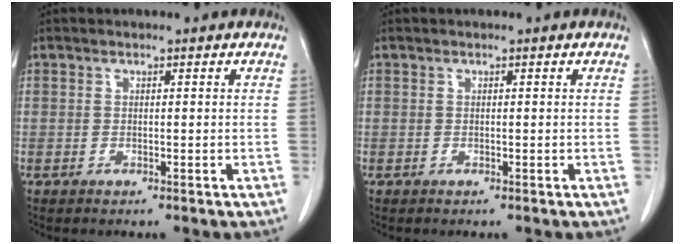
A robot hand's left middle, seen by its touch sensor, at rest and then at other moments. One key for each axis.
{"total": 0.0}